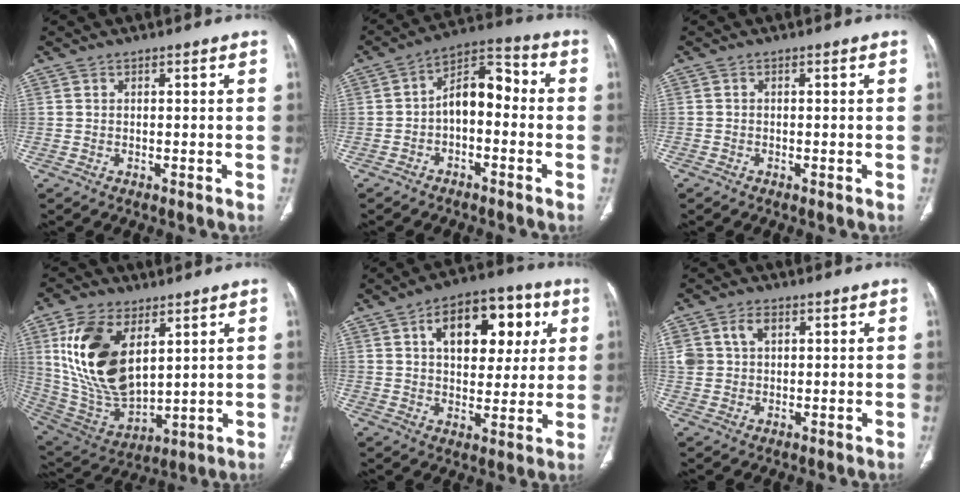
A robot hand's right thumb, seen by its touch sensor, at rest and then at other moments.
{"total": 9.4, "force": [-1.4, 5.5, 7.5], "torque": [-0.096, 0.047, -0.037]}
{"total": 0.5, "force": [-0.4, 0.3, 0.1], "torque": [-0.002, 0.000, -0.011]}
{"total": 20.4, "force": [6.7, 11.3, 15.6], "torque": [-0.285, -0.033, 0.142]}
{"total": 17.8, "force": [6.1, 10.3, 13.1], "torque": [-0.143, 0.004, 0.091]}
{"total": 6.3, "force": [2.3, 4.5, 3.7], "torque": [-0.070, 0.004, 0.051]}